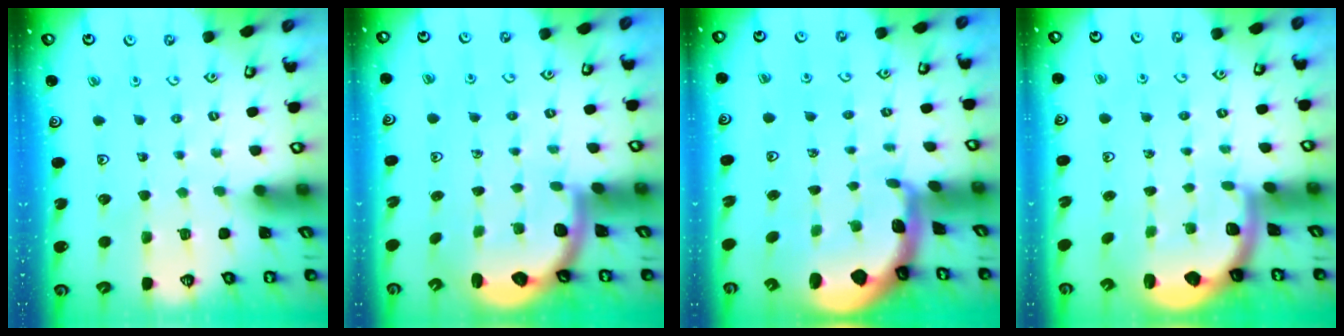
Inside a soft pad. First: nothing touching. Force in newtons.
{"total": 2.6, "press": 2.3, "slide": 1.2}
{"total": 1.7, "press": 1.7, "slide": 0.4}
{"total": 1.9, "press": 1.8, "slide": 0.5}